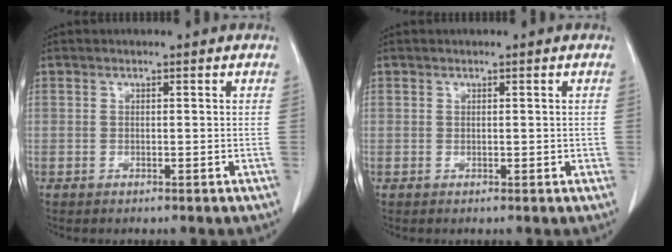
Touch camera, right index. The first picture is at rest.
{"total": 0.5, "force": [0.0, 0.4, 0.4], "torque": [-0.004, 0.002, 0.003]}